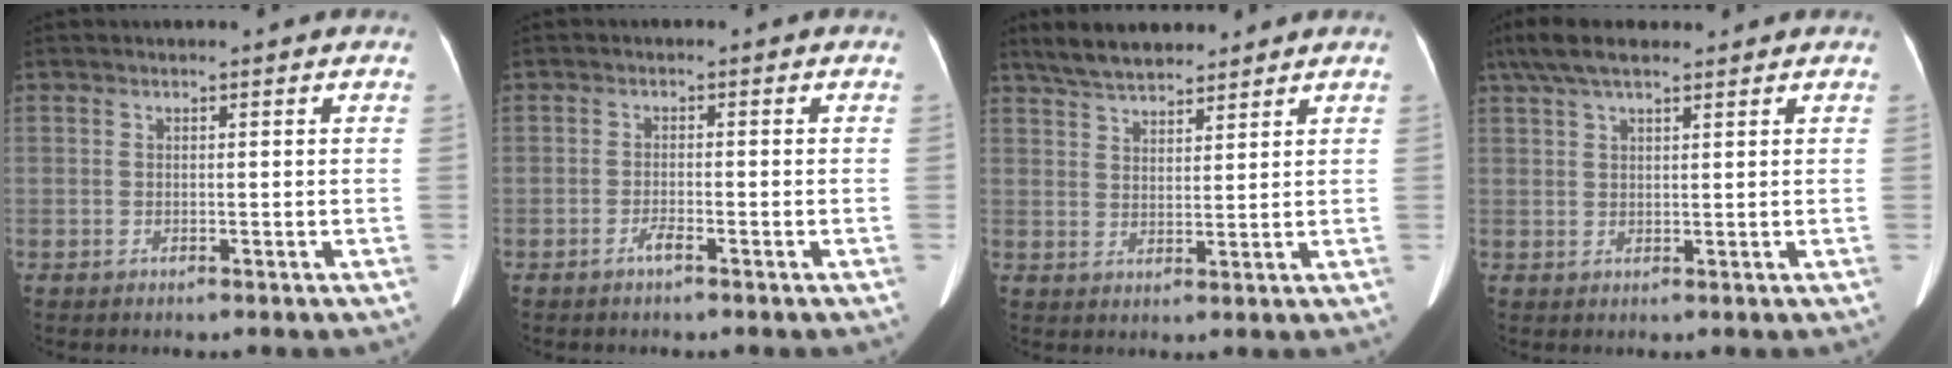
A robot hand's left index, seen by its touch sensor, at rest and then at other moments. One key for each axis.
{"total": 1.5, "fx": -1.2, "fy": 0.1, "fz": 1.0, "tx": -0.021, "ty": -0.004, "tz": -0.023}
{"total": 7.4, "fx": 6.4, "fy": 2.0, "fz": 3.1, "tx": -0.057, "ty": 0.021, "tz": 0.116}
{"total": 7.0, "fx": 5.3, "fy": 1.9, "fz": 4.2, "tx": -0.083, "ty": 0.035, "tz": 0.095}